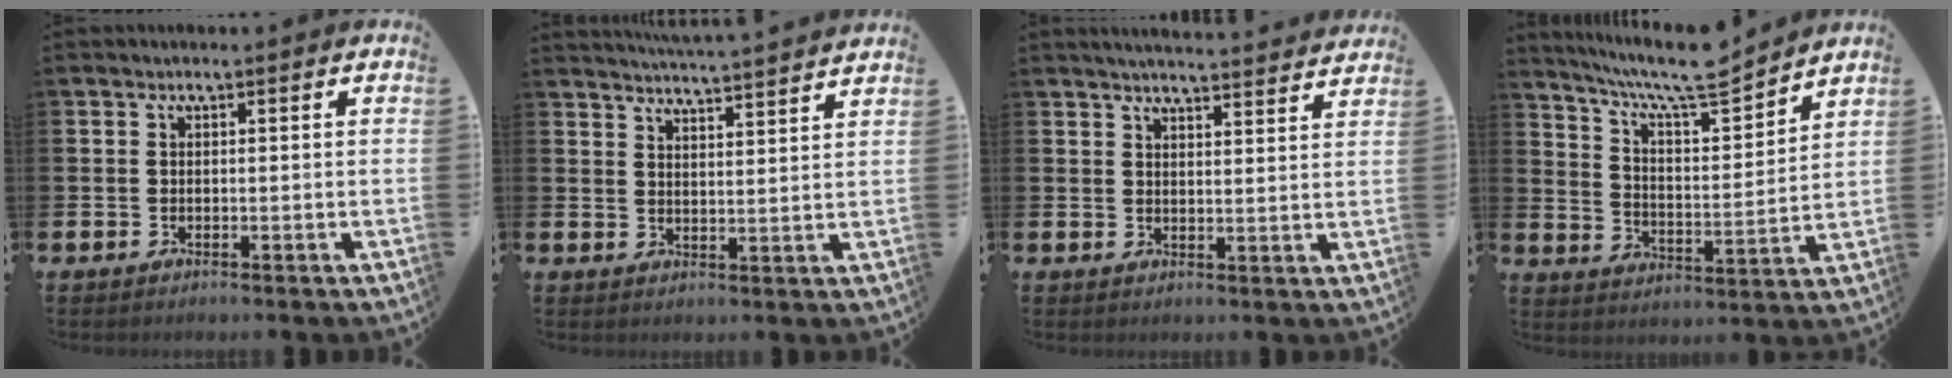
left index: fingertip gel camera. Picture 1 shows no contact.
{"total": 4.9, "force": [4.8, -0.7, 0.4], "torque": [-0.027, -0.032, 0.085]}
{"total": 4.3, "force": [4.3, -0.4, 0.4], "torque": [-0.008, -0.034, 0.074]}
{"total": 9.6, "force": [8.6, 1.3, 4.1], "torque": [-0.098, -0.058, 0.148]}